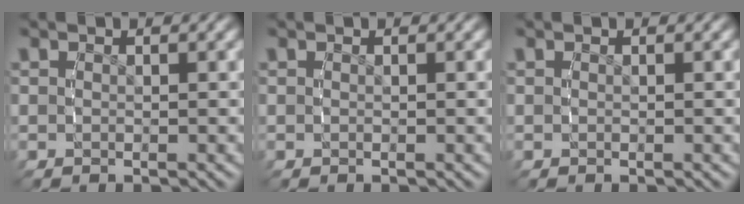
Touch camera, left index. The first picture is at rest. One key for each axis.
{"total": 0.0}
{"total": 0.0}